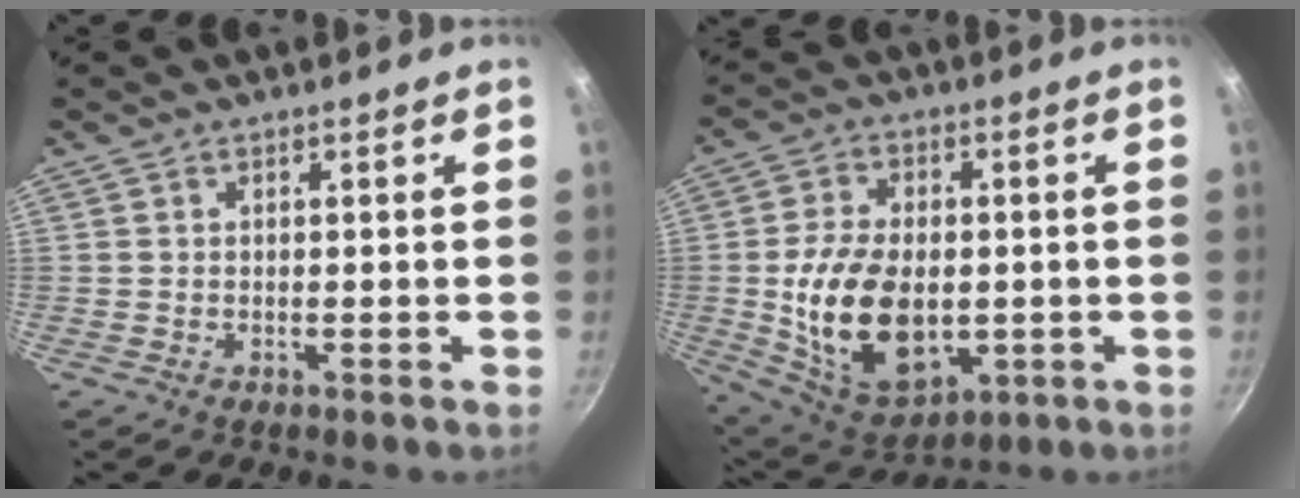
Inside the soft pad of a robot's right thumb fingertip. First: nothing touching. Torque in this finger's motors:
{"motor_torque": [-0.17, 1.28, 1.69, -0.35, 0.21]}